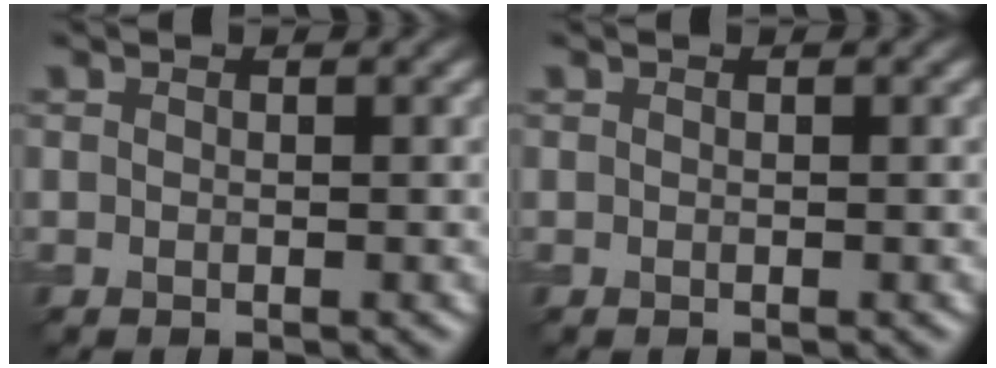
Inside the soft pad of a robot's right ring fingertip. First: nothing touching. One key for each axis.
{"total": 0.0}